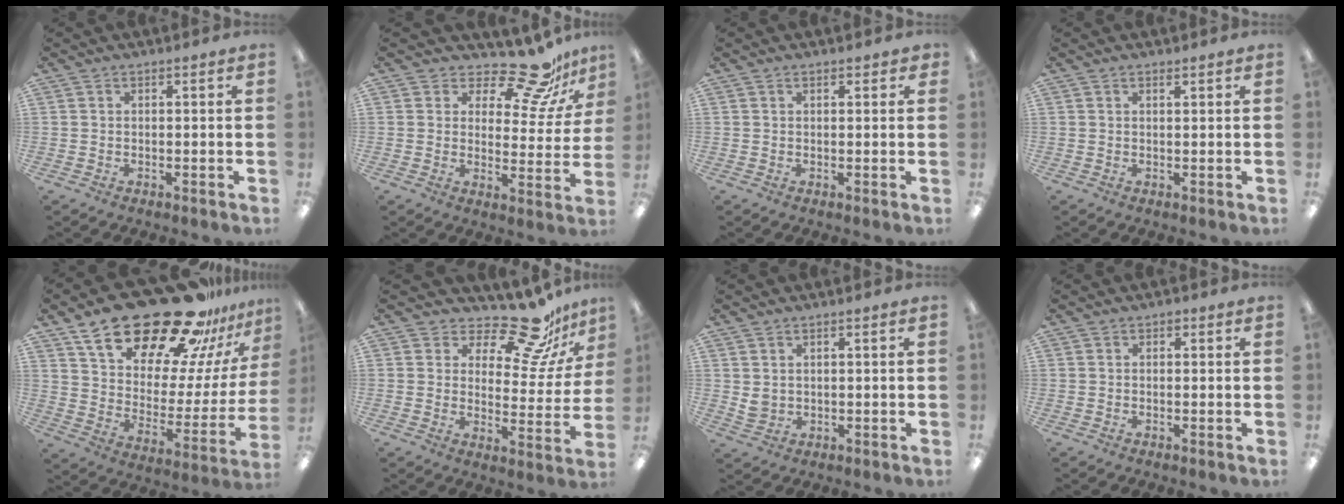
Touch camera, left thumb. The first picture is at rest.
{"total": 14.6, "force": [12.2, 4.4, 6.7], "torque": [-0.106, -0.091, 0.211]}
{"total": 1.5, "force": [1.0, 0.8, 0.8], "torque": [-0.009, -0.001, 0.016]}
{"total": 0.9, "force": [0.8, 0.2, 0.4], "torque": [-0.009, 0.000, 0.015]}
{"total": 29.2, "force": [21.9, 12.2, 15.0], "torque": [-0.228, -0.148, 0.385]}
{"total": 16.2, "force": [13.3, 5.1, 7.8], "torque": [-0.123, -0.099, 0.225]}
{"total": 2.8, "force": [1.5, 2.1, 1.0], "torque": [-0.014, -0.003, 0.027]}
{"total": 0.9, "force": [0.5, 0.6, 0.5], "torque": [-0.002, 0.000, 0.006]}